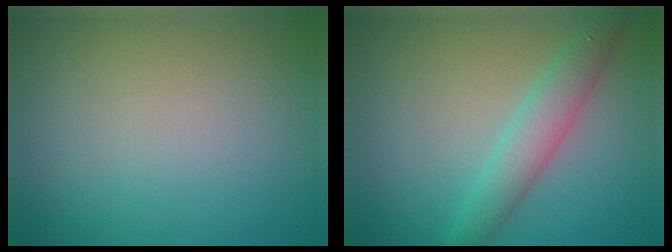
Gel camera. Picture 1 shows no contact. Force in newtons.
{"total": 3.0, "press": 3.0, "slide": 0.1}